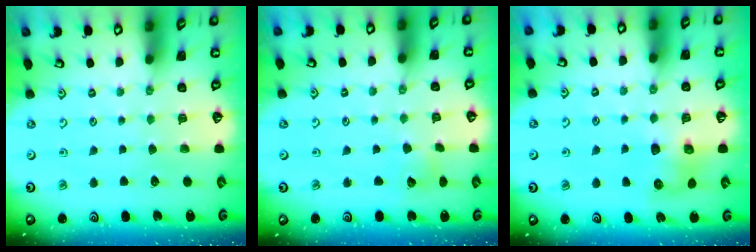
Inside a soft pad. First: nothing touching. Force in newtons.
{"total": 3.5, "press": 3.5, "slide": 0.3}
{"total": 7.6, "press": 7.5, "slide": 1.0}